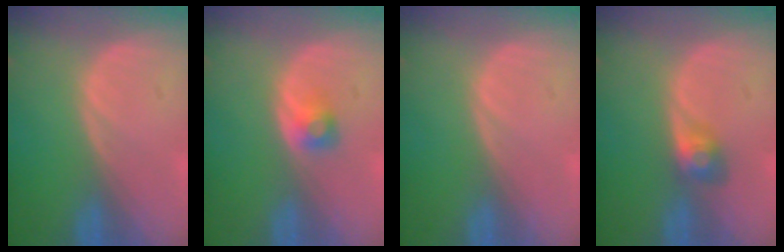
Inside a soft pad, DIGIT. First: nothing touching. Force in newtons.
{"total": 2.2, "press": 2.1, "slide": 0.3}
{"total": 0.0}
{"total": 3.1, "press": 2.7, "slide": 1.5}